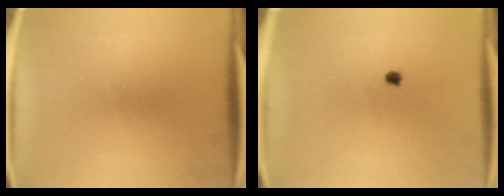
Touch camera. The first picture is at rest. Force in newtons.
{"total": 0.6}